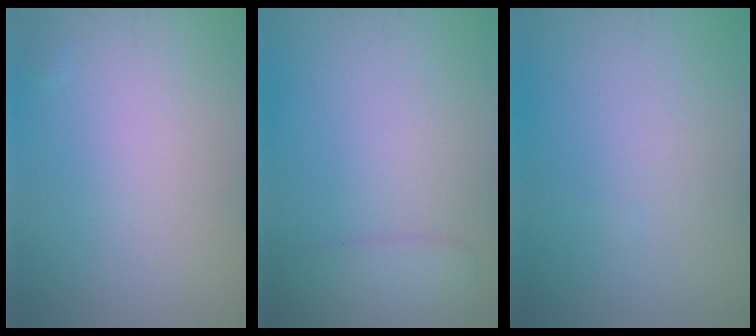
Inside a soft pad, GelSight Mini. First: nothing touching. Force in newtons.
{"total": 2.3, "press": 2.3, "slide": 0.1}
{"total": 0.0}